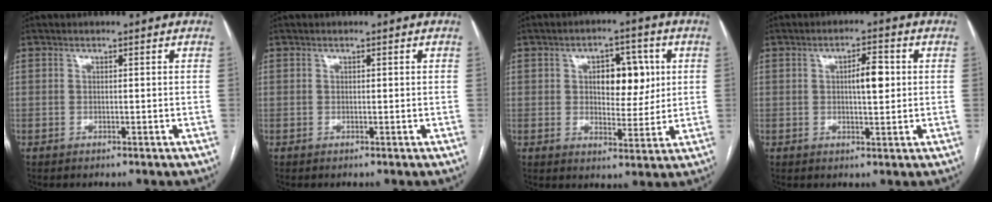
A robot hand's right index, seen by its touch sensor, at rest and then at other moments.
{"total": 0.0}
{"total": 8.1, "force": [1.9, 4.3, 6.6], "torque": [-0.088, 0.013, 0.035]}
{"total": 4.6, "force": [0.6, 1.3, 4.4], "torque": [-0.071, 0.007, 0.010]}